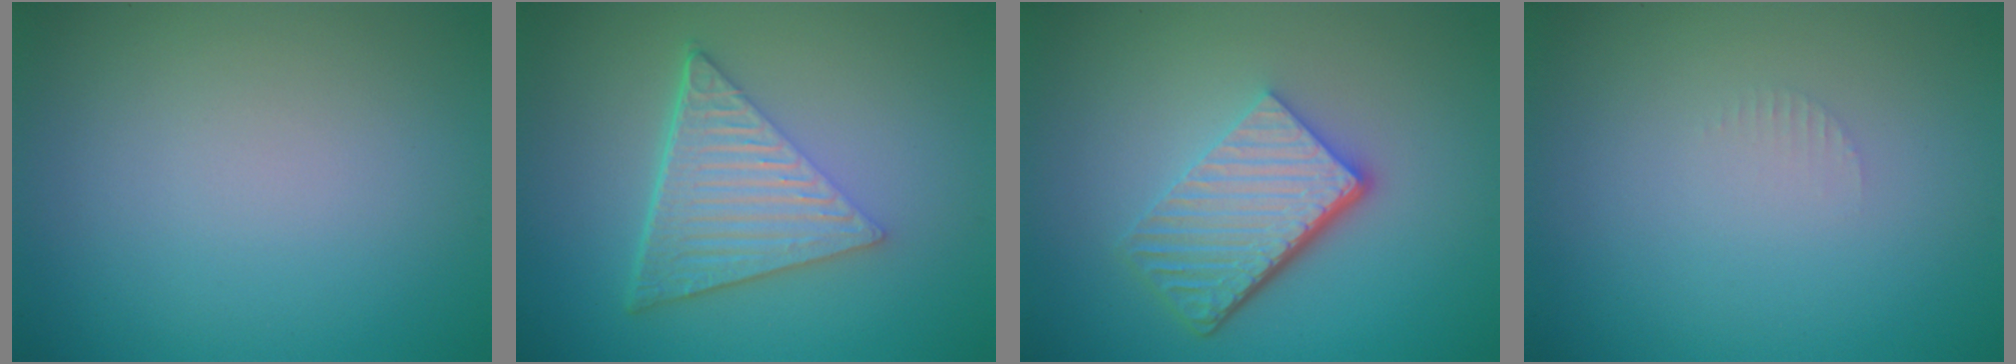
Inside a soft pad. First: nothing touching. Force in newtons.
{"total": 6.7, "press": 4.4, "slide": 5.0}
{"total": 6.0, "press": 4.1, "slide": 4.3}
{"total": 0.7, "press": 0.6, "slide": 0.1}